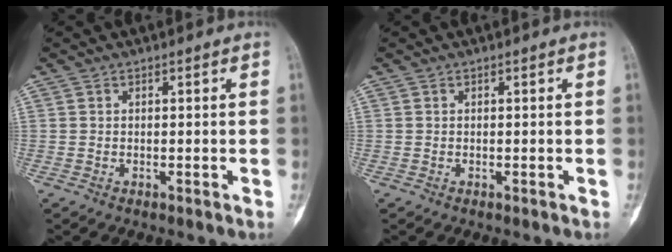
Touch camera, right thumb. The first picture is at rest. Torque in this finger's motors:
{"motor_torque": [0.25, 0.22, 0.00, 0.00, 0.00]}